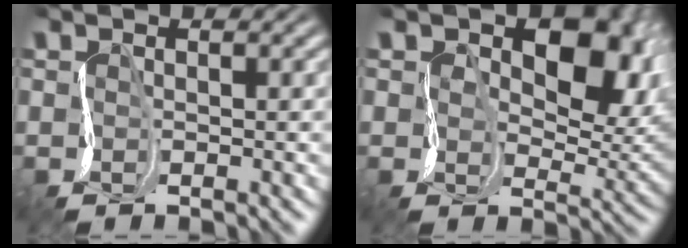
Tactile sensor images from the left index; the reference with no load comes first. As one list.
[{"total": 8.6, "force": [2.7, 4.8, 6.6], "torque": [-0.096, 0.007, 0.045]}]